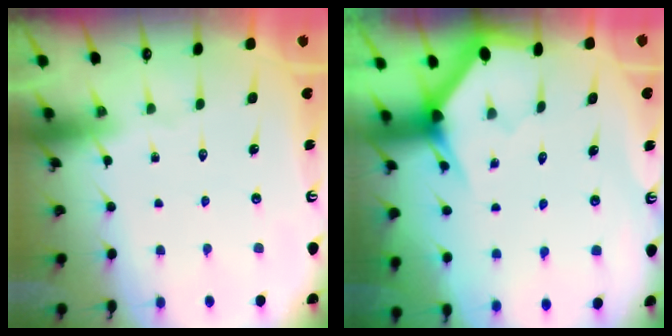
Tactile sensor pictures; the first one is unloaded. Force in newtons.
{"total": 3.1, "press": 3.1, "slide": 0.1}